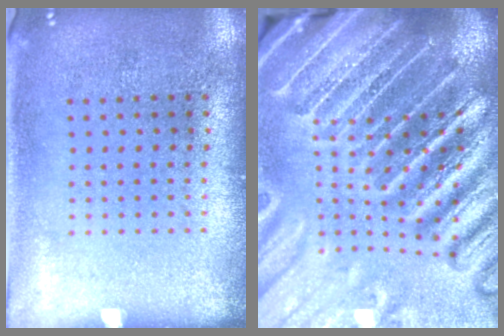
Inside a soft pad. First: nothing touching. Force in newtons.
{"total": 4.8, "press": 4.4, "slide": 2.0}